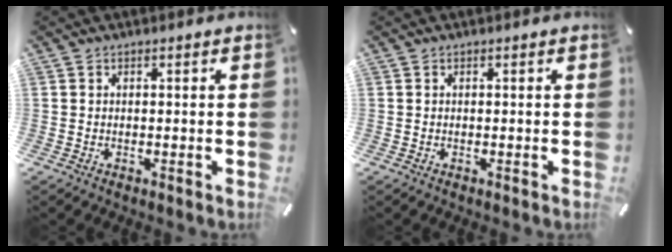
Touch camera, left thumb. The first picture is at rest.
{"total": 0.0}